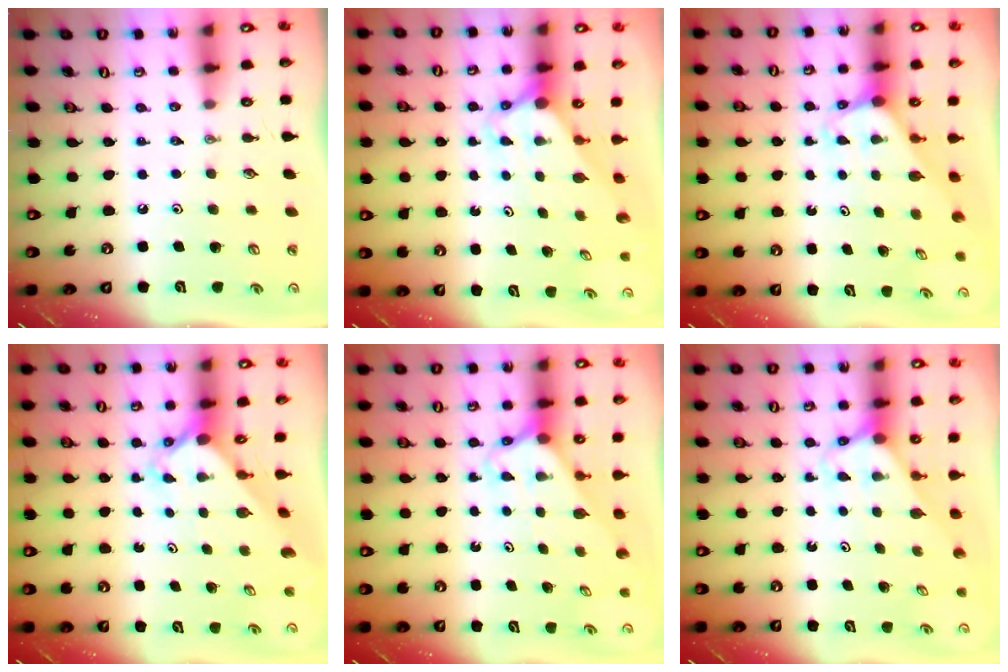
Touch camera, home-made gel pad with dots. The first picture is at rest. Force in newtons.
{"total": 2.9, "press": 2.9, "slide": 0.3}
{"total": 1.9, "press": 1.9, "slide": 0.1}
{"total": 2.3, "press": 2.3, "slide": 0.1}
{"total": 2.4, "press": 2.4, "slide": 0.1}
{"total": 2.6, "press": 2.6, "slide": 0.2}